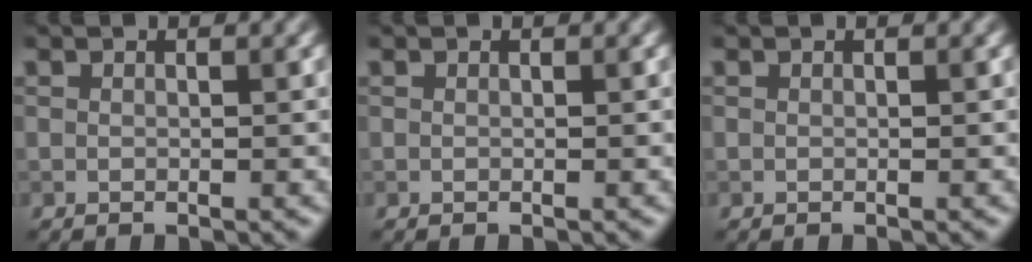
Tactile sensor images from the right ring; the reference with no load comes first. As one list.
[{"total": 0.0}, {"total": 0.0}]